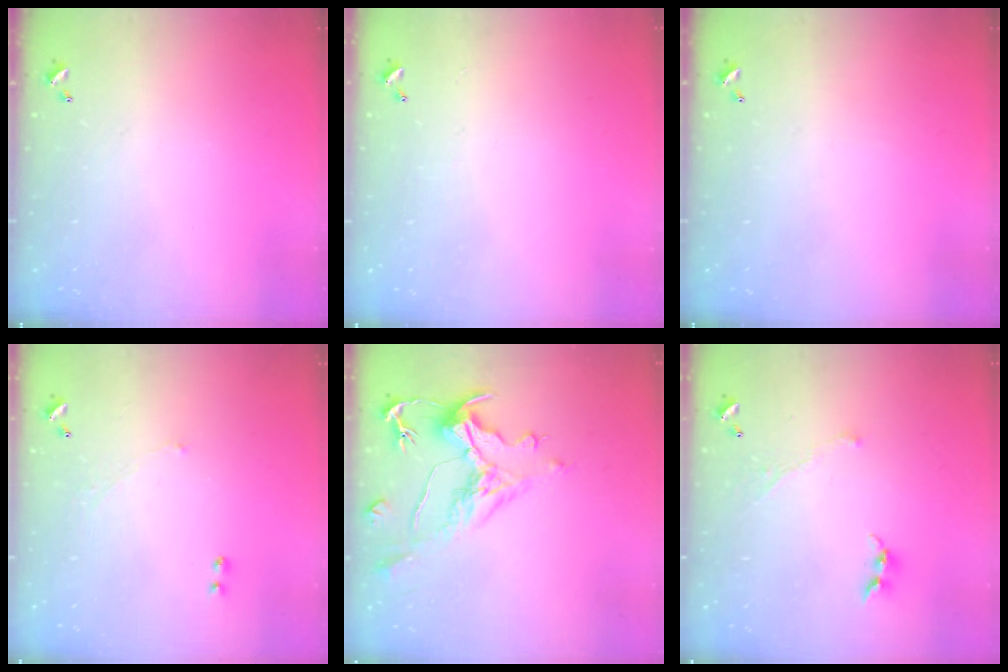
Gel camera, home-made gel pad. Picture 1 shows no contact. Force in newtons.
{"total": 0.6, "press": 0.2, "slide": 0.6}
{"total": 0.0}
{"total": 1.0, "press": 0.7, "slide": 0.6}
{"total": 1.4, "press": 0.2, "slide": 1.4}
{"total": 1.3, "press": 1.2, "slide": 0.5}